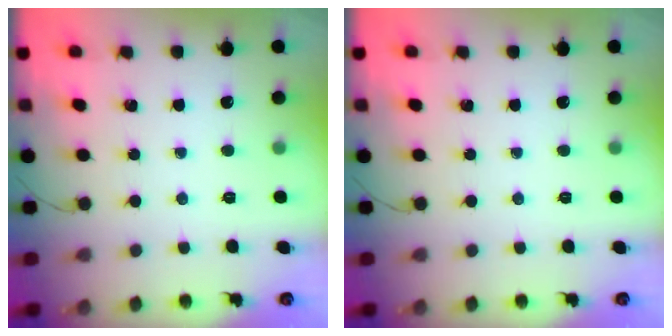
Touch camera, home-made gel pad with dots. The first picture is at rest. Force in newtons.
{"total": 0.0}